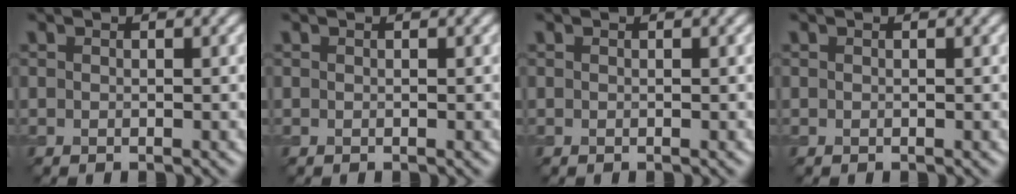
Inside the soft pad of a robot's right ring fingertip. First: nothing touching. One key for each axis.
{"total": 0.0}
{"total": 0.0}
{"total": 0.0}